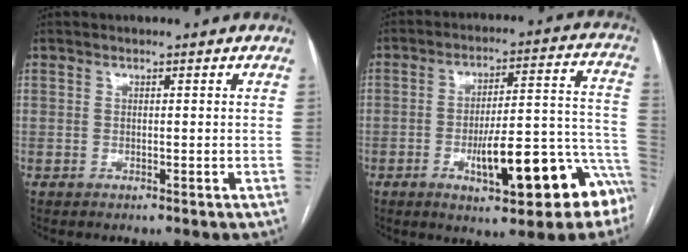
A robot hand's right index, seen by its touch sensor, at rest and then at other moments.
{"total": 16.0, "force": [-7.6, 3.9, 13.6], "torque": [-0.134, 0.038, -0.094]}